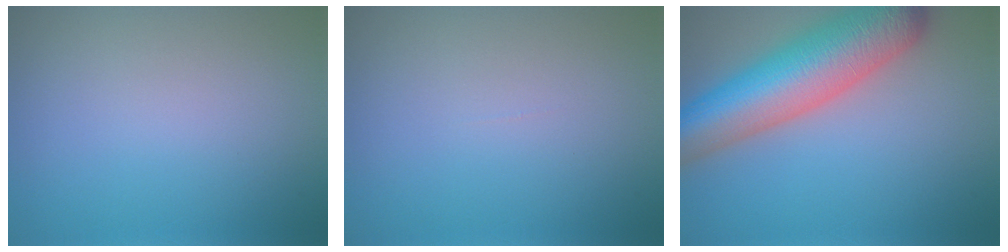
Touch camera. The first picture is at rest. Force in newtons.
{"total": 0.0}
{"total": 10.6, "press": 10.6, "slide": 0.5}